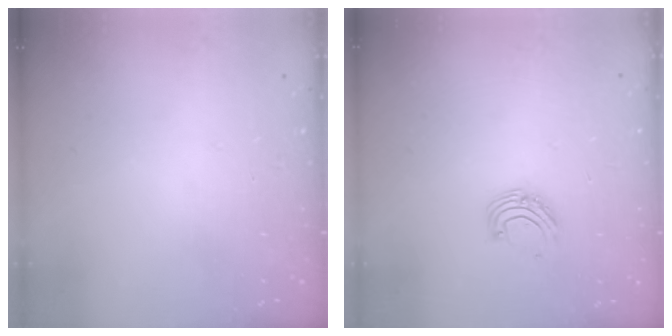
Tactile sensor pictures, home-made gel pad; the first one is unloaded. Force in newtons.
{"total": 7.3, "press": 7.3, "slide": 0.9}